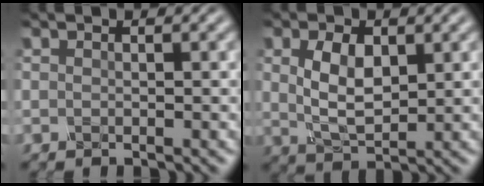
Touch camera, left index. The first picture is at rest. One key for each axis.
{"total": 3.7, "fx": 0.6, "fy": 2.1, "fz": 3.0, "tx": -0.074, "ty": -0.002, "tz": 0.024}